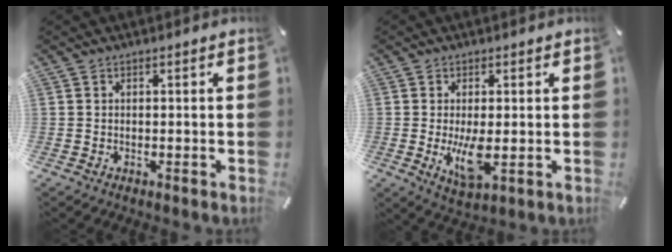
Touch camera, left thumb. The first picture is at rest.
{"total": 7.9, "force": [-0.4, 3.1, 7.3], "torque": [-0.148, -0.026, -0.009]}